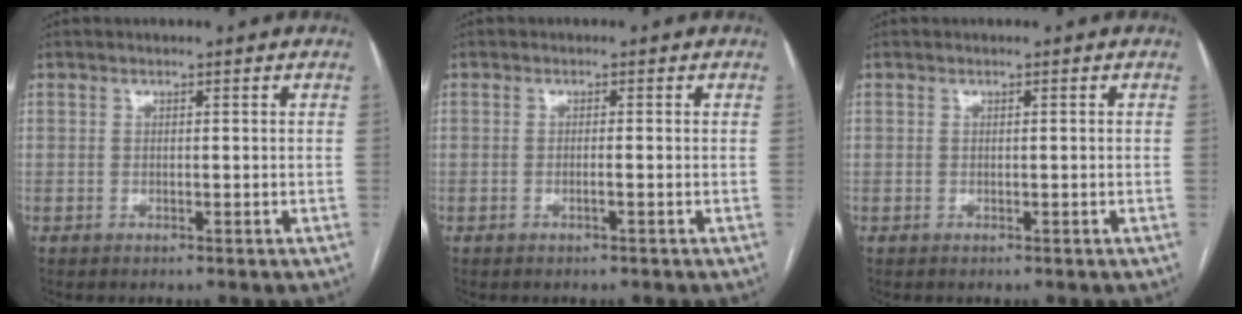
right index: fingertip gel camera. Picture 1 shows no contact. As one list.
[{"total": 0.8, "force": [-0.3, -0.1, 0.7], "torque": [-0.015, 0.000, -0.005]}, {"total": 0.0}]